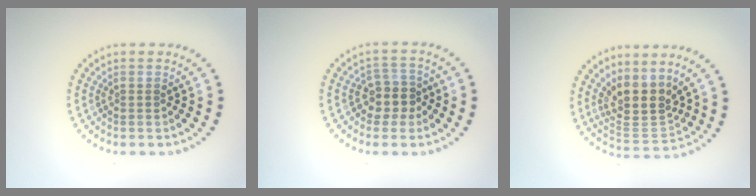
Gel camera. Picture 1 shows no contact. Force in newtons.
{"total": 2.7, "press": 2.3, "slide": 1.4}
{"total": 4.3, "press": 3.6, "slide": 2.3}